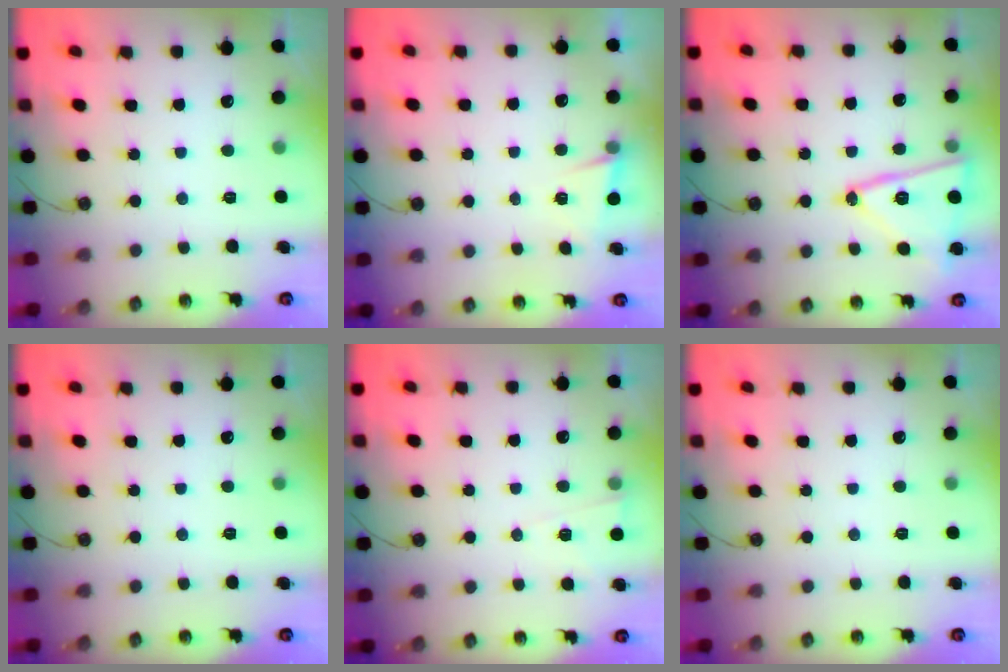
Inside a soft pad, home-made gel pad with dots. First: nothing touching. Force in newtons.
{"total": 2.6, "press": 1.9, "slide": 1.8}
{"total": 15.9, "press": 15.9, "slide": 0.7}
{"total": 0.0}
{"total": 5.2, "press": 5.2, "slide": 0.2}
{"total": 0.0}